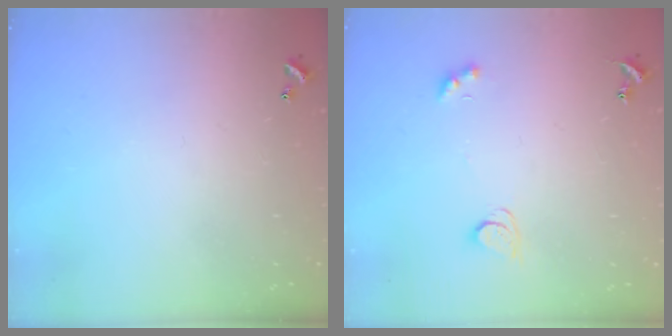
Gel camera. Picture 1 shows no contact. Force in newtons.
{"total": 3.1, "press": 2.9, "slide": 1.1}